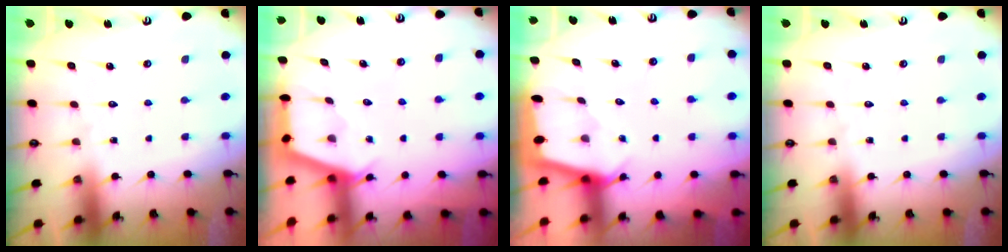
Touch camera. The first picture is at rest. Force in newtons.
{"total": 2.8, "press": 2.8, "slide": 0.3}
{"total": 2.2, "press": 2.2, "slide": 0.3}
{"total": 0.0}